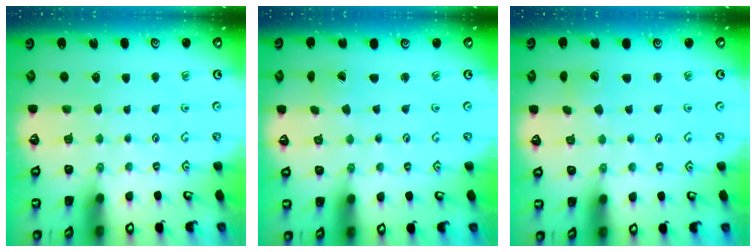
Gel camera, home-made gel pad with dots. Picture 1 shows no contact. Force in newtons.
{"total": 0.7, "press": 0.5, "slide": 0.4}
{"total": 3.8, "press": 3.8, "slide": 0.4}